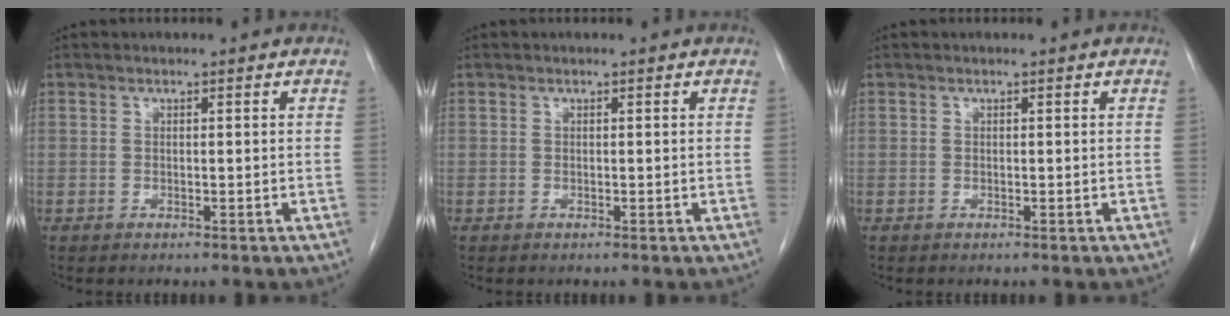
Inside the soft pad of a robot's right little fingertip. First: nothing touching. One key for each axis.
{"total": 0.0}
{"total": 0.0}